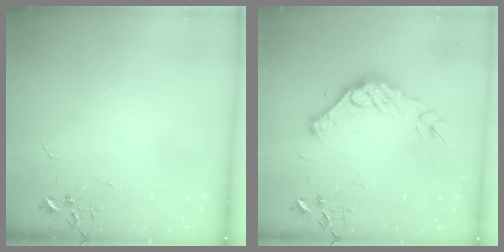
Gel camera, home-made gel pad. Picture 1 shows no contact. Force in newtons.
{"total": 15.0, "press": 14.9, "slide": 1.7}